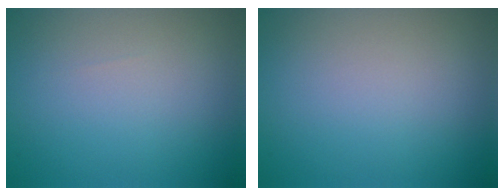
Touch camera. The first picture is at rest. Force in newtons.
{"total": 0.0}